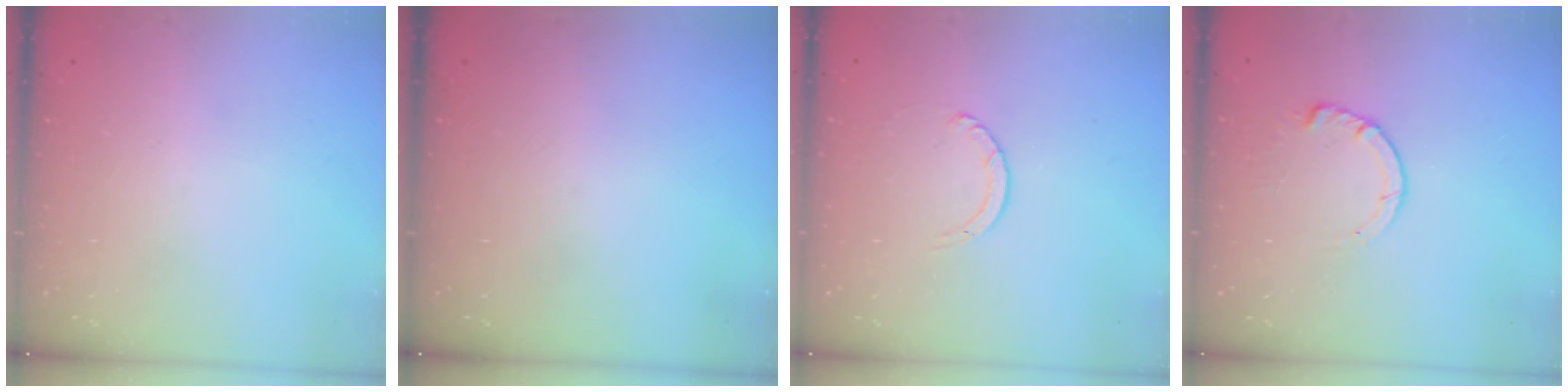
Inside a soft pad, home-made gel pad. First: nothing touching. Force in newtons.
{"total": 0.0}
{"total": 1.1, "press": 1.1, "slide": 0.1}
{"total": 3.3, "press": 3.3, "slide": 0.4}